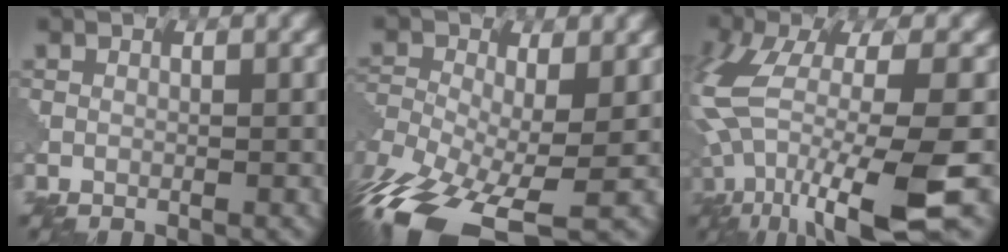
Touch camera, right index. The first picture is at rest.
{"total": 12.8, "force": [-6.7, 6.1, 9.0], "torque": [-0.199, -0.011, -0.099]}
{"total": 12.1, "force": [-4.2, 3.1, 10.9], "torque": [-0.236, -0.017, -0.065]}